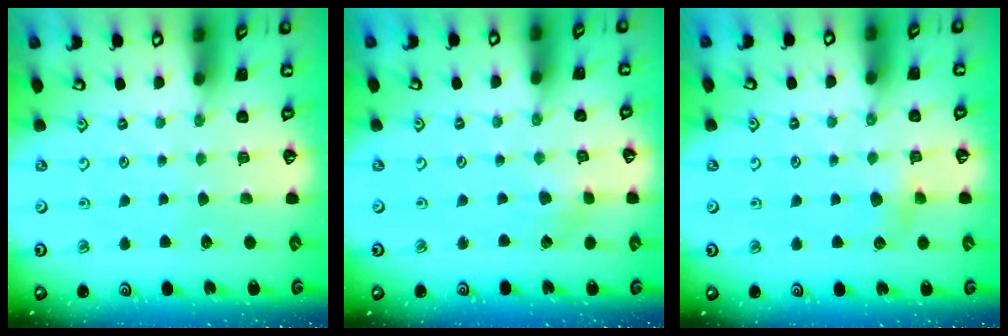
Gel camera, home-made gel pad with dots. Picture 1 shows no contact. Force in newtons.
{"total": 2.9, "press": 2.9, "slide": 0.3}
{"total": 4.2, "press": 4.1, "slide": 0.7}